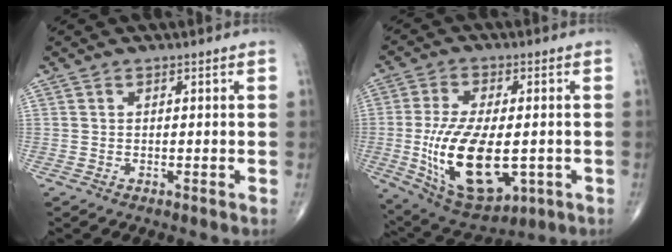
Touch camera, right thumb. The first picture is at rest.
{"total": 18.9, "force": [-3.1, 9.4, 16.1], "torque": [-0.293, -0.012, -0.028]}